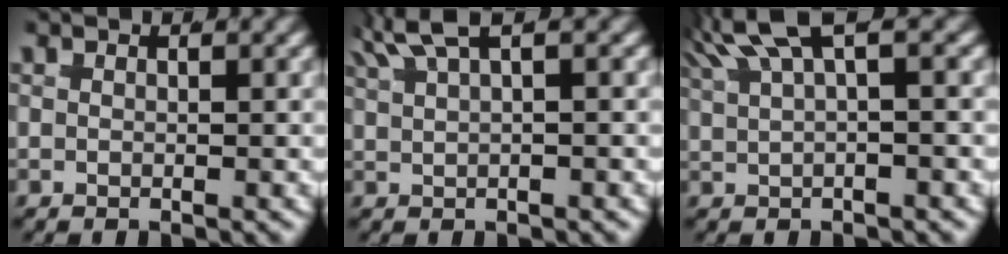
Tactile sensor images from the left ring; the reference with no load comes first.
{"total": 3.0, "force": [1.9, 1.1, 2.1], "torque": [-0.041, 0.011, 0.032]}
{"total": 5.1, "force": [2.8, 2.0, 3.7], "torque": [-0.063, 0.016, 0.043]}